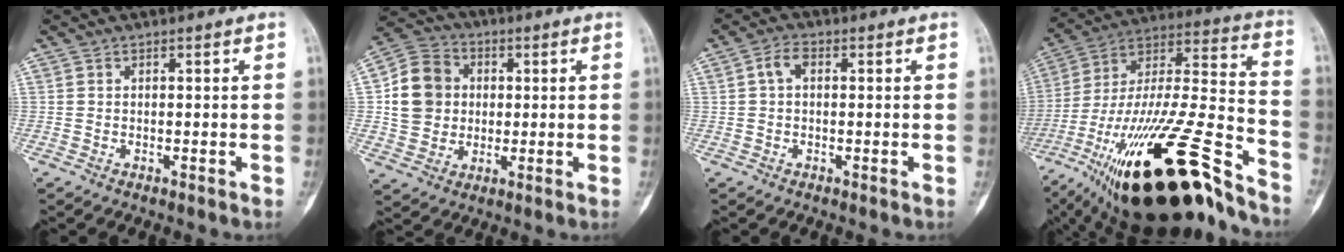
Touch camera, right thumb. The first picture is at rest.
{"total": 12.5, "force": [1.2, 11.1, 5.8], "torque": [-0.089, 0.013, 0.018]}
{"total": 3.1, "force": [0.4, 2.0, 2.3], "torque": [-0.039, 0.012, 0.005]}
{"total": 34.6, "force": [-21.3, 9.6, 25.6], "torque": [-0.428, 0.058, -0.355]}